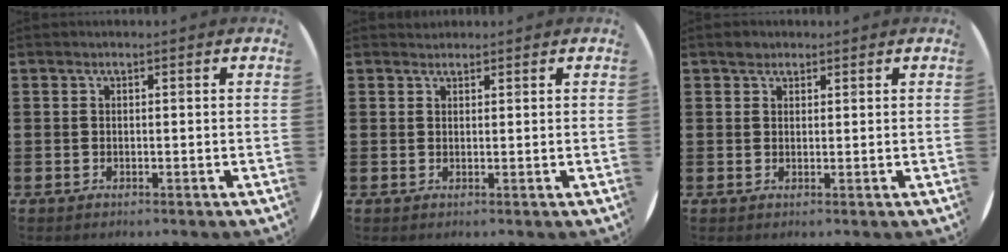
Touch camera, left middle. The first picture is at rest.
{"total": 1.0, "force": [0.9, 0.2, -0.1], "torque": [0.000, 0.001, 0.019]}
{"total": 1.3, "force": [1.2, 0.6, 0.1], "torque": [0.004, -0.001, 0.022]}